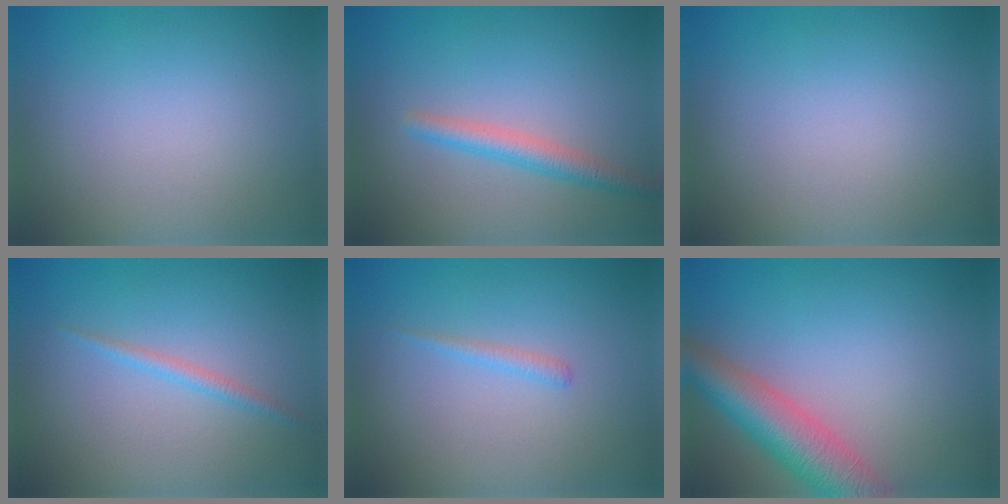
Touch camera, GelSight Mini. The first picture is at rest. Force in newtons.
{"total": 2.4, "press": 2.4, "slide": 0.1}
{"total": 0.0}
{"total": 0.9, "press": 0.9, "slide": 0.1}
{"total": 0.9, "press": 0.9, "slide": 0.1}
{"total": 6.0, "press": 6.0, "slide": 0.4}